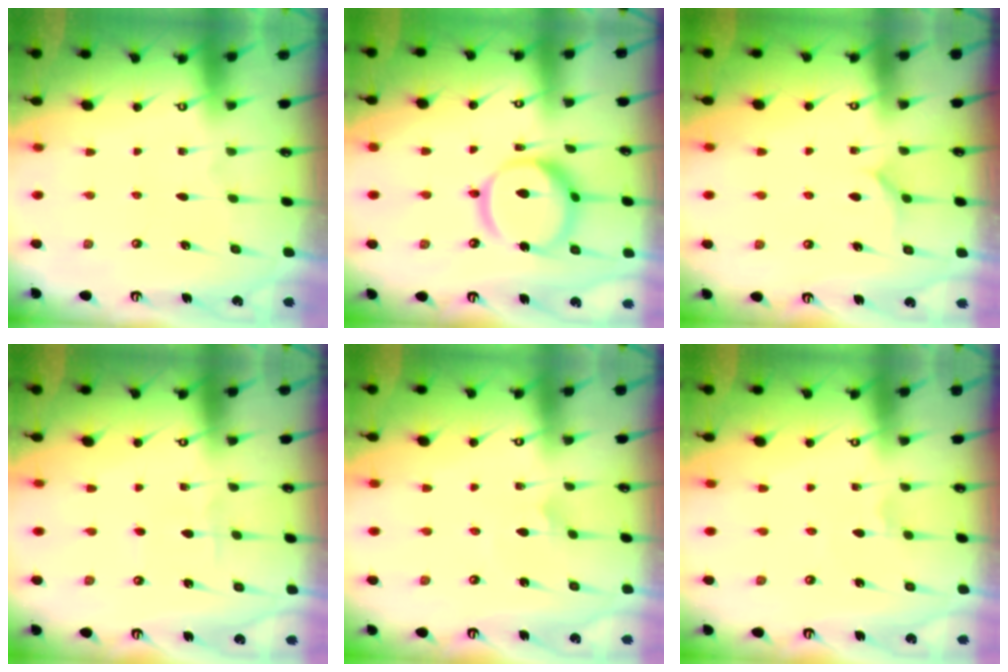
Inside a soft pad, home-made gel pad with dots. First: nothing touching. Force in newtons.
{"total": 14.4, "press": 14.3, "slide": 1.5}
{"total": 4.4, "press": 4.4, "slide": 0.5}
{"total": 2.2, "press": 2.2, "slide": 0.3}
{"total": 2.4, "press": 2.4, "slide": 0.2}
{"total": 1.2, "press": 1.1, "slide": 0.2}